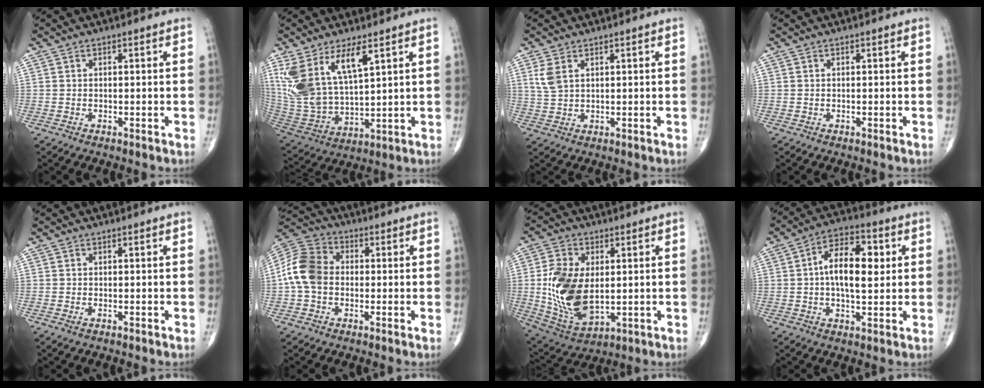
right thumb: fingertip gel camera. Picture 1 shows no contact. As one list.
[{"total": 15.6, "force": [7.6, 6.5, 11.9], "torque": [-0.239, -0.031, 0.169]}, {"total": 3.6, "force": [1.6, 2.0, 2.5], "torque": [-0.057, 0.002, 0.042]}, {"total": 0.0}, {"total": 0.6, "force": [-0.2, 0.4, 0.4], "torque": [-0.006, 0.000, -0.002]}, {"total": 10.6, "force": [-0.6, 8.2, 6.8], "torque": [-0.131, 0.032, -0.024]}, {"total": 15.9, "force": [0.5, 9.6, 12.7], "torque": [-0.239, -0.012, 0.026]}, {"total": 12.1, "force": [1.6, 5.9, 10.5], "torque": [-0.158, 0.014, 0.020]}]